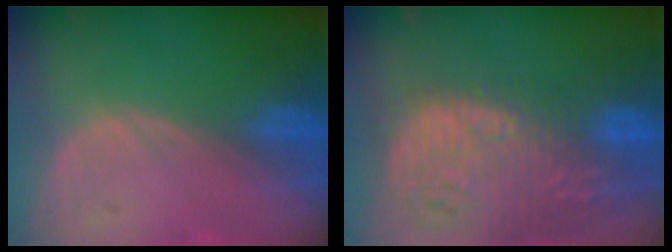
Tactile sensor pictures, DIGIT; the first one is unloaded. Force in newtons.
{"total": 16.0, "press": 13.2, "slide": 9.1}